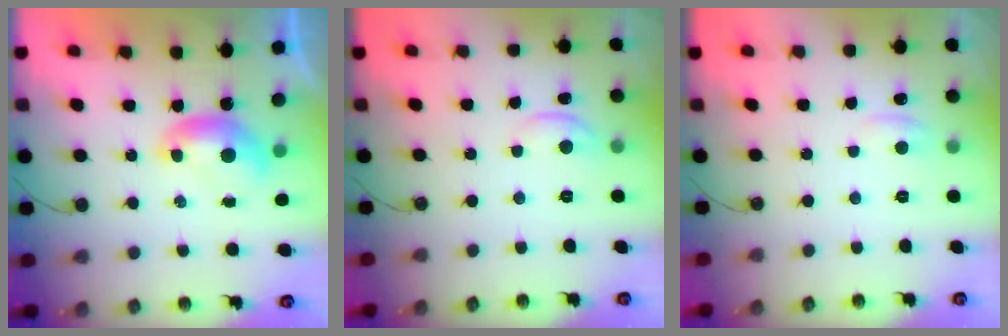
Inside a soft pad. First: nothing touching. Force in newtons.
{"total": 0.9, "press": 0.8, "slide": 0.3}
{"total": 1.9, "press": 1.8, "slide": 0.6}